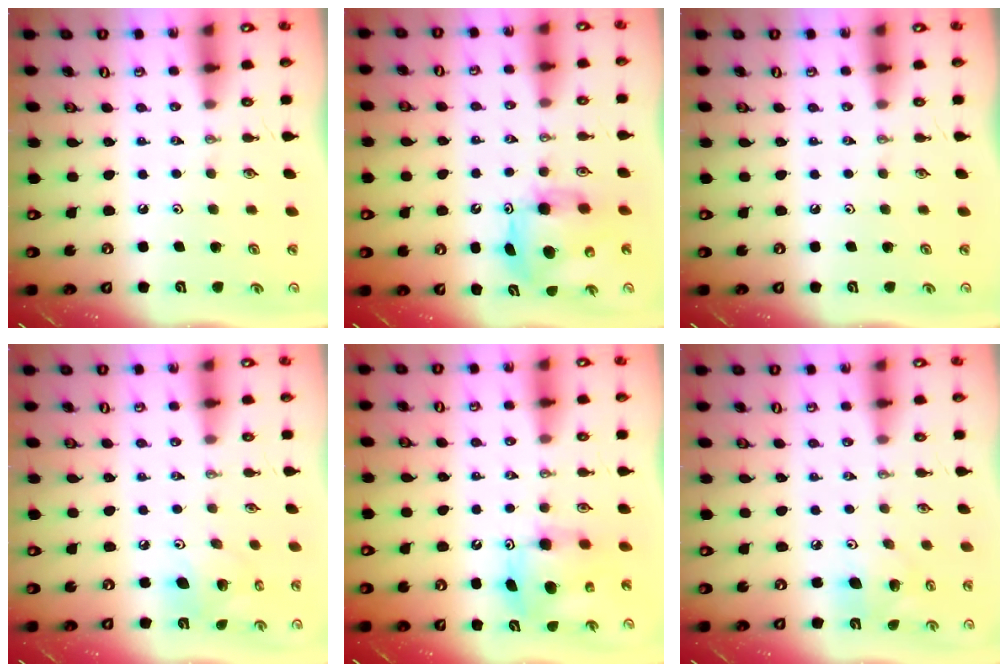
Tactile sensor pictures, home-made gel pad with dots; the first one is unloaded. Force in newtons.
{"total": 8.4, "press": 8.3, "slide": 0.2}
{"total": 0.0}
{"total": 9.0, "press": 8.8, "slide": 1.8}
{"total": 7.4, "press": 7.4, "slide": 0.4}
{"total": 9.0, "press": 8.8, "slide": 1.4}